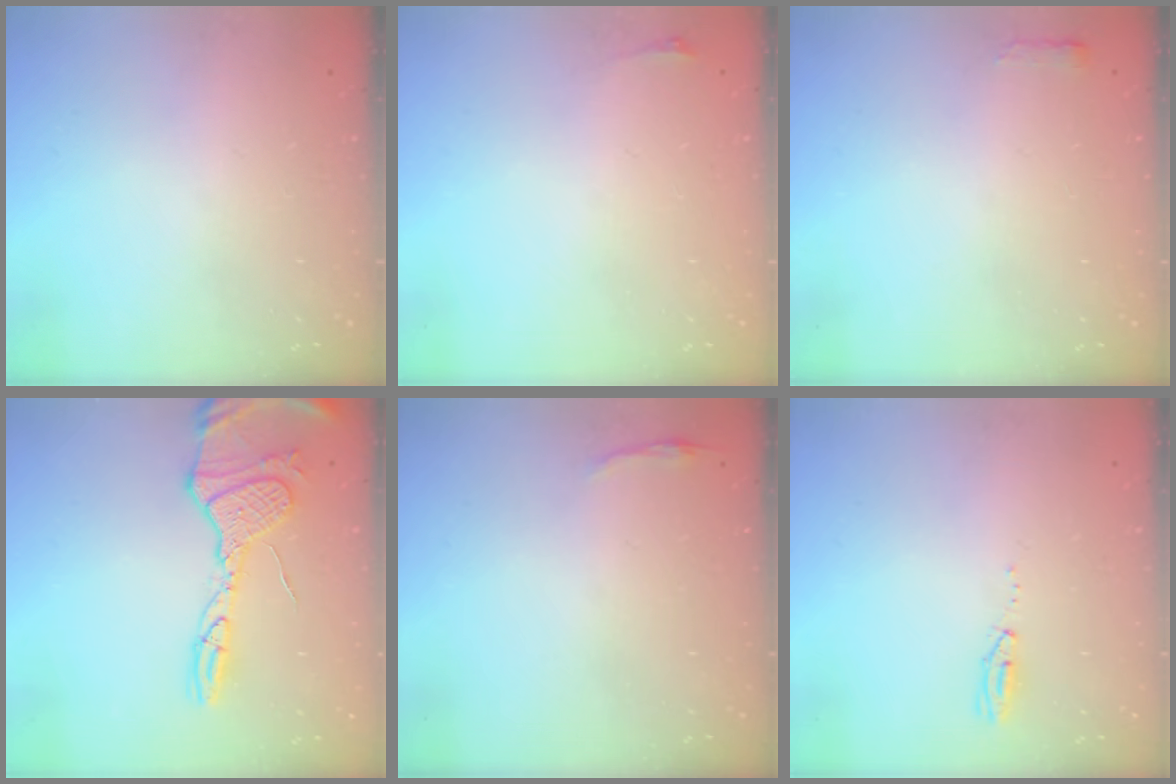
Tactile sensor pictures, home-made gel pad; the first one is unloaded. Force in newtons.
{"total": 2.8, "press": 2.1, "slide": 1.9}
{"total": 2.4, "press": 2.4, "slide": 0.4}
{"total": 16.0, "press": 15.9, "slide": 1.6}
{"total": 2.8, "press": 2.8, "slide": 0.6}
{"total": 3.5, "press": 2.9, "slide": 2.0}